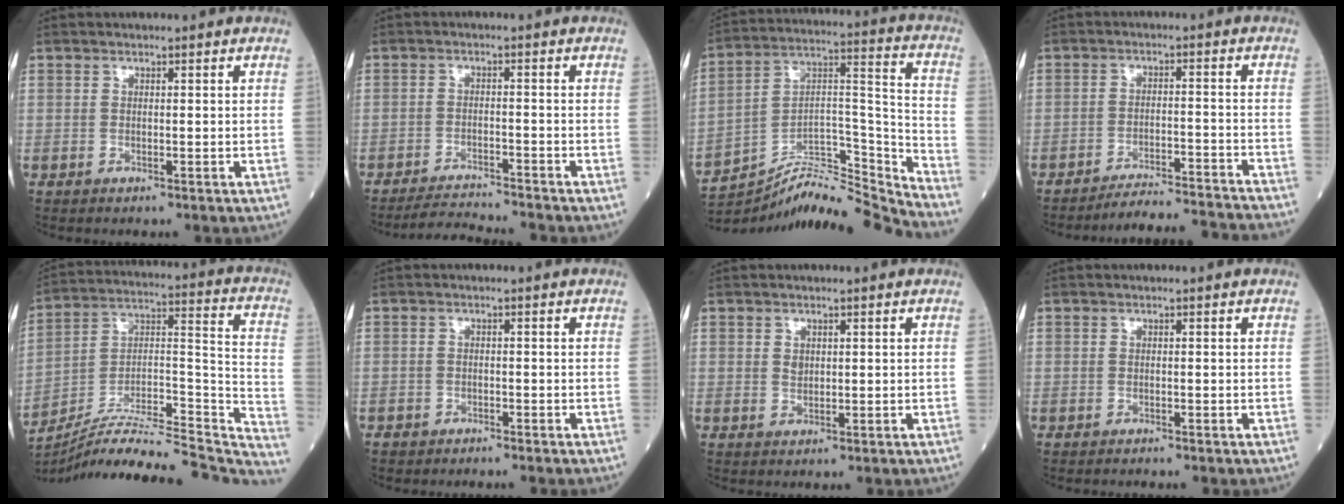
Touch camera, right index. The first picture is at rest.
{"total": 5.3, "force": [-5.2, -1.1, 0.4], "torque": [-0.008, -0.014, -0.090]}
{"total": 17.0, "force": [-16.6, -0.3, 3.6], "torque": [-0.046, 0.064, -0.275]}
{"total": 12.5, "force": [-12.2, -1.2, 2.3], "torque": [-0.017, -0.005, -0.172]}
{"total": 29.2, "force": [-26.3, 3.0, 12.3], "torque": [-0.139, 0.014, -0.391]}
{"total": 1.7, "force": [-1.6, 0.7, 0.3], "torque": [-0.010, 0.000, -0.025]}
{"total": 1.1, "force": [0.4, 0.8, 0.7], "torque": [-0.009, -0.003, 0.008]}
{"total": 0.8, "force": [-0.8, 0.0, 0.2], "torque": [-0.006, 0.000, -0.011]}